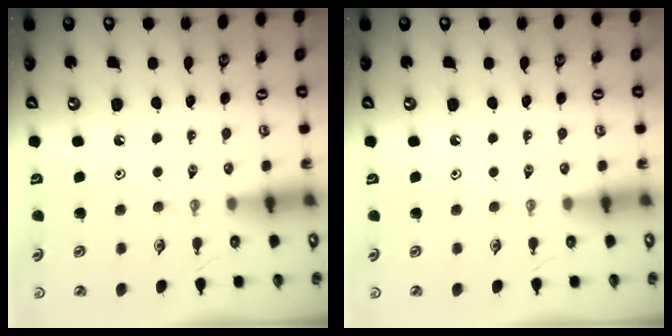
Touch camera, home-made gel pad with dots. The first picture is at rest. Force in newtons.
{"total": 0.0}